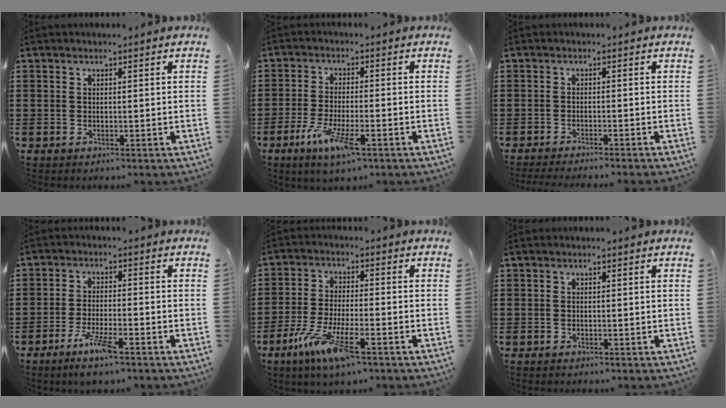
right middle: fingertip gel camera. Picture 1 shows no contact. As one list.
[{"total": 6.9, "force": [-3.4, 1.7, 5.8], "torque": [-0.122, -0.013, -0.061]}, {"total": 1.7, "force": [-1.6, -0.4, 0.5], "torque": [-0.008, -0.002, -0.030]}, {"total": 5.2, "force": [-3.4, 0.7, 3.9], "torque": [-0.081, -0.007, -0.063]}, {"total": 8.9, "force": [-4.7, 1.7, 7.3], "torque": [-0.159, -0.013, -0.087]}, {"total": 0.0}]